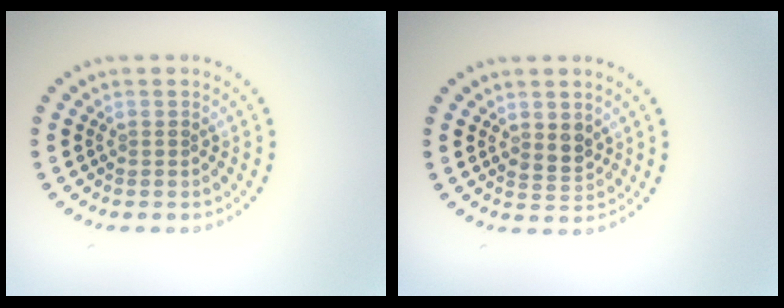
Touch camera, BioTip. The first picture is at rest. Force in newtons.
{"total": 1.9, "press": 1.8, "slide": 0.7}